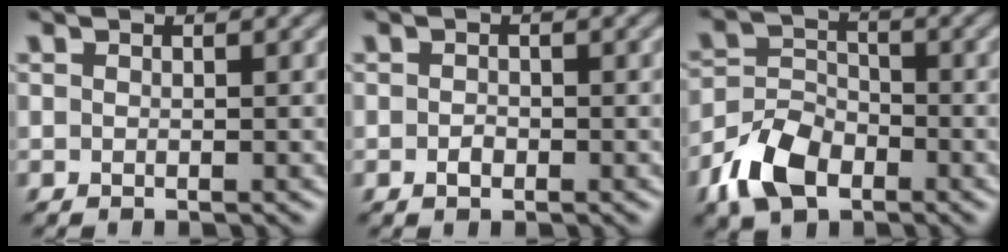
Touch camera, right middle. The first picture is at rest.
{"total": 0.9, "force": [-0.4, 0.6, 0.6], "torque": [-0.011, -0.002, -0.008]}
{"total": 6.0, "force": [-3.5, 3.7, 3.2], "torque": [-0.067, -0.001, -0.072]}